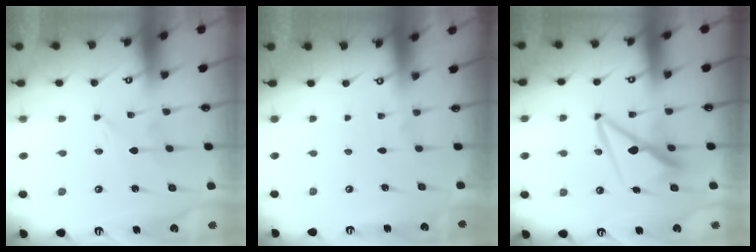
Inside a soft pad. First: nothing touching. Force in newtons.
{"total": 0.0}
{"total": 8.7, "press": 8.6, "slide": 1.3}